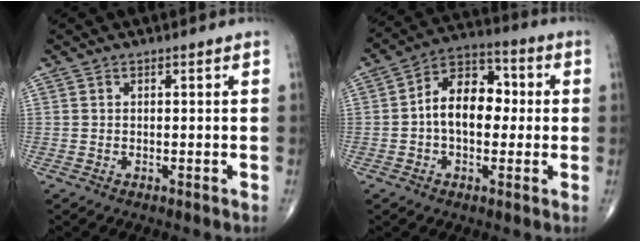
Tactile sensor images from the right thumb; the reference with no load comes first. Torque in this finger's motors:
{"motor_torque": [-0.23, 0.63, 0.29, -0.02, 0.10]}